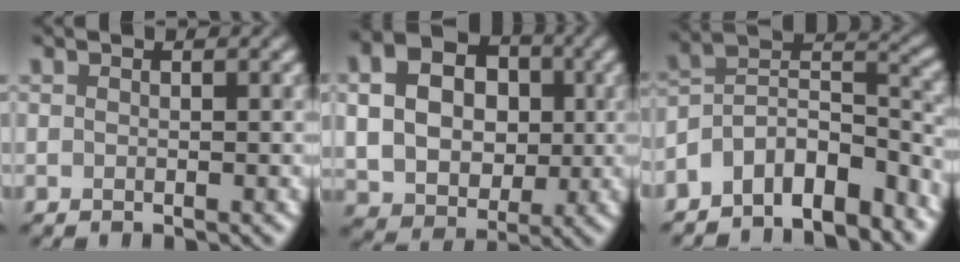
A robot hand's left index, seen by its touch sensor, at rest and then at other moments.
{"total": 8.9, "force": [1.3, 6.8, 5.6], "torque": [-0.119, 0.010, 0.020]}
{"total": 8.8, "force": [-6.1, 4.0, 5.0], "torque": [-0.068, 0.012, -0.117]}